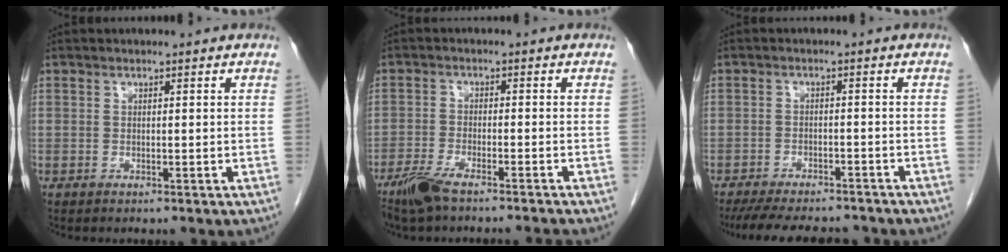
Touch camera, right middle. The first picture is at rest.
{"total": 6.8, "force": [-5.7, 0.2, 3.7], "torque": [-0.066, -0.015, -0.102]}
{"total": 13.0, "force": [-11.4, 3.2, 5.2], "torque": [-0.093, -0.004, -0.154]}